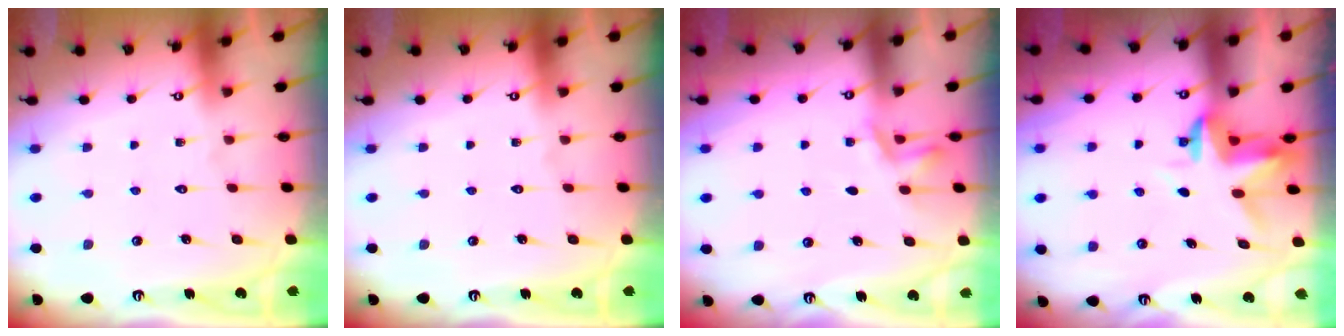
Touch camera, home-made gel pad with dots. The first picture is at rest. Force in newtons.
{"total": 0.0}
{"total": 2.7, "press": 2.3, "slide": 1.5}
{"total": 3.6, "press": 3.6, "slide": 0.1}